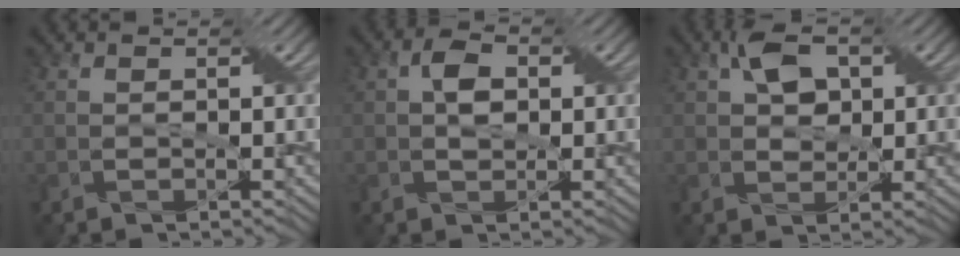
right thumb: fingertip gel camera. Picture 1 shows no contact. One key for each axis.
{"total": 3.1, "fx": 0.4, "fy": 2.0, "fz": 2.3, "tx": -0.044, "ty": 0.006, "tz": 0.003}
{"total": 4.7, "fx": 1.5, "fy": 3.1, "fz": 3.1, "tx": -0.064, "ty": 0.006, "tz": 0.024}